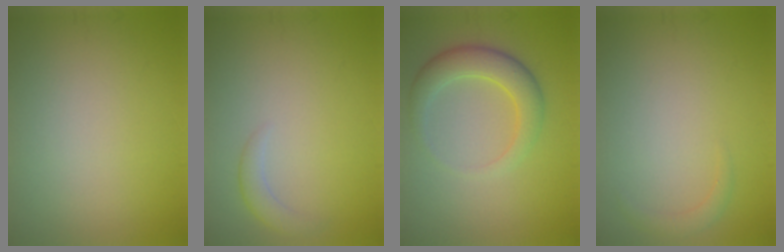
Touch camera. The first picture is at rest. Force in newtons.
{"total": 1.6, "press": 1.6, "slide": 0.1}
{"total": 4.2, "press": 4.2, "slide": 0.2}
{"total": 1.1, "press": 1.1, "slide": 0.1}